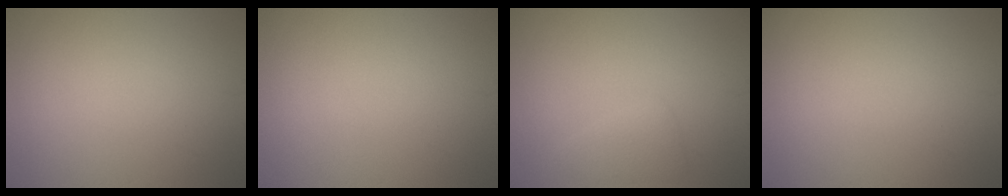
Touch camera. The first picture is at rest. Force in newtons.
{"total": 0.0}
{"total": 1.7, "press": 1.7, "slide": 0.1}
{"total": 0.0}